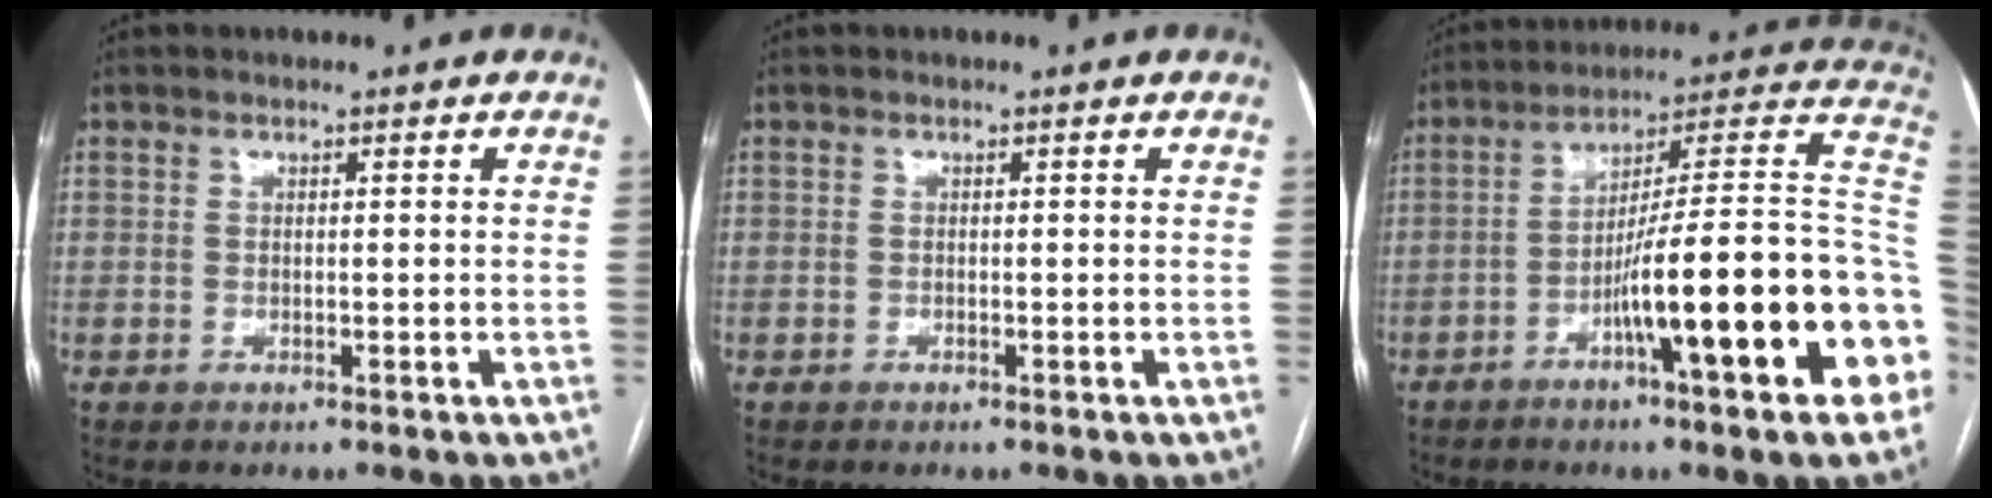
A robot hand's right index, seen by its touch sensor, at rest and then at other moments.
{"total": 0.0}
{"total": 23.1, "force": [-7.0, 1.3, 22.0], "torque": [-0.241, 0.017, -0.107]}